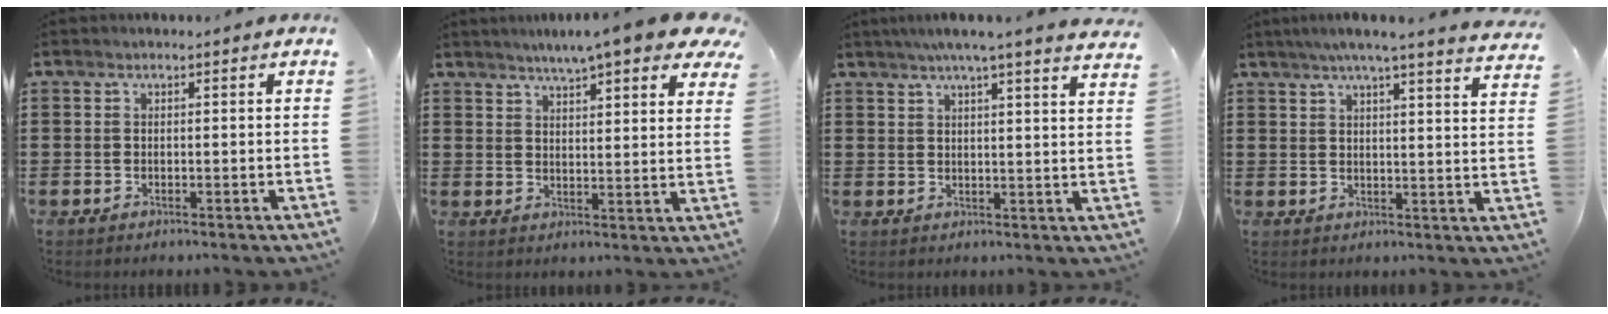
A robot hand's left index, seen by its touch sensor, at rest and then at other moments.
{"total": 6.8, "force": [6.0, 0.3, 3.3], "torque": [-0.068, -0.022, 0.102]}
{"total": 4.8, "force": [4.1, -0.8, 2.4], "torque": [-0.058, -0.012, 0.071]}
{"total": 5.2, "force": [4.5, -0.6, 2.4], "torque": [-0.064, -0.019, 0.077]}